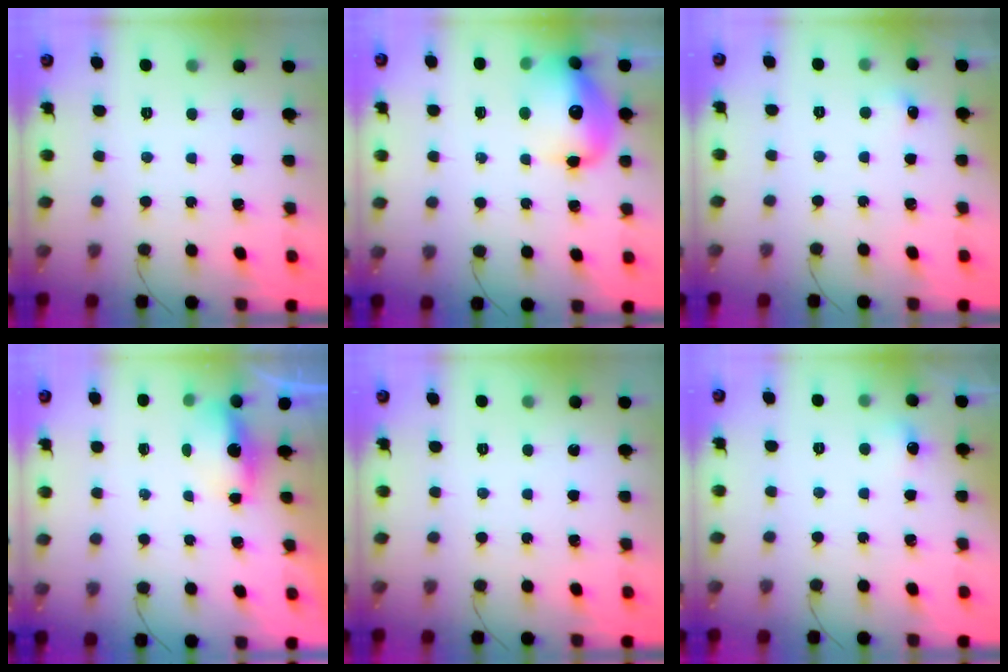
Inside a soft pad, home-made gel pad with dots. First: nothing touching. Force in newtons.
{"total": 15.7, "press": 15.2, "slide": 3.8}
{"total": 3.8, "press": 3.6, "slide": 1.1}
{"total": 6.2, "press": 4.3, "slide": 4.6}
{"total": 0.0}
{"total": 5.2, "press": 5.0, "slide": 1.3}